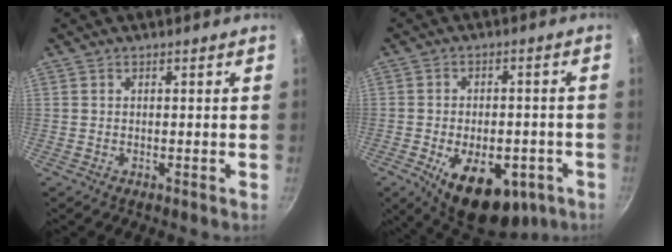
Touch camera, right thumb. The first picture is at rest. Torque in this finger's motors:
{"motor_torque": [0.30, 1.11, -0.03, 0.04, 0.26]}